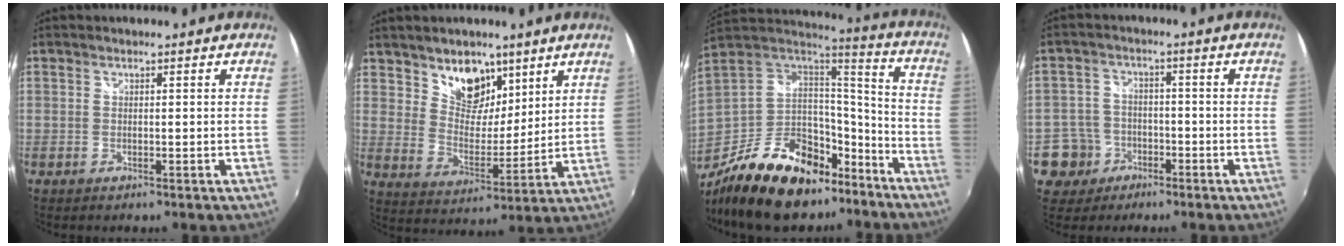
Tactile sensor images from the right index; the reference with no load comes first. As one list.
[{"total": 10.5, "force": [7.1, 6.4, 4.4], "torque": [-0.067, -0.005, 0.125]}, {"total": 27.3, "force": [-17.5, 13.9, 15.6], "torque": [-0.308, 0.016, -0.264]}, {"total": 6.8, "force": [-3.1, 6.0, 0.6], "torque": [-0.028, 0.021, -0.054]}]